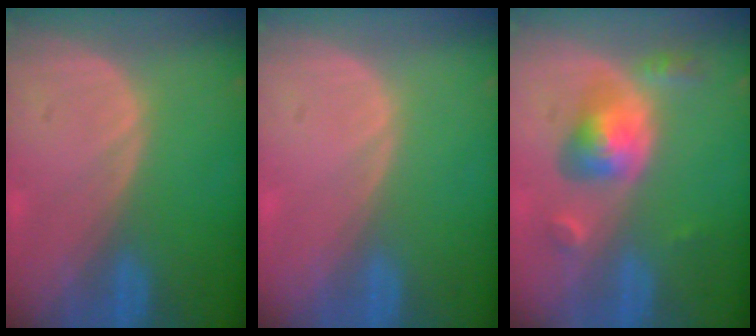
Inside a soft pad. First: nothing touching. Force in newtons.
{"total": 0.0}
{"total": 6.0, "press": 5.5, "slide": 2.5}